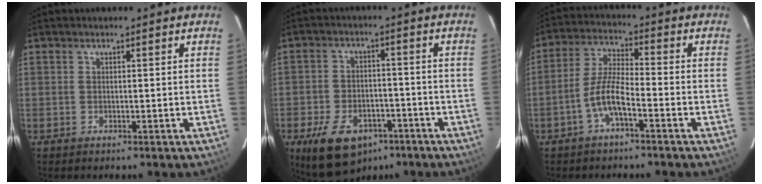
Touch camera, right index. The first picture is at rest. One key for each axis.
{"total": 13.8, "fx": -8.4, "fy": 8.3, "fz": 7.2, "tx": -0.162, "ty": 0.003, "tz": -0.123}
{"total": 6.3, "fx": -3.4, "fy": 1.3, "fz": 5.2, "tx": -0.114, "ty": 0.012, "tz": -0.066}